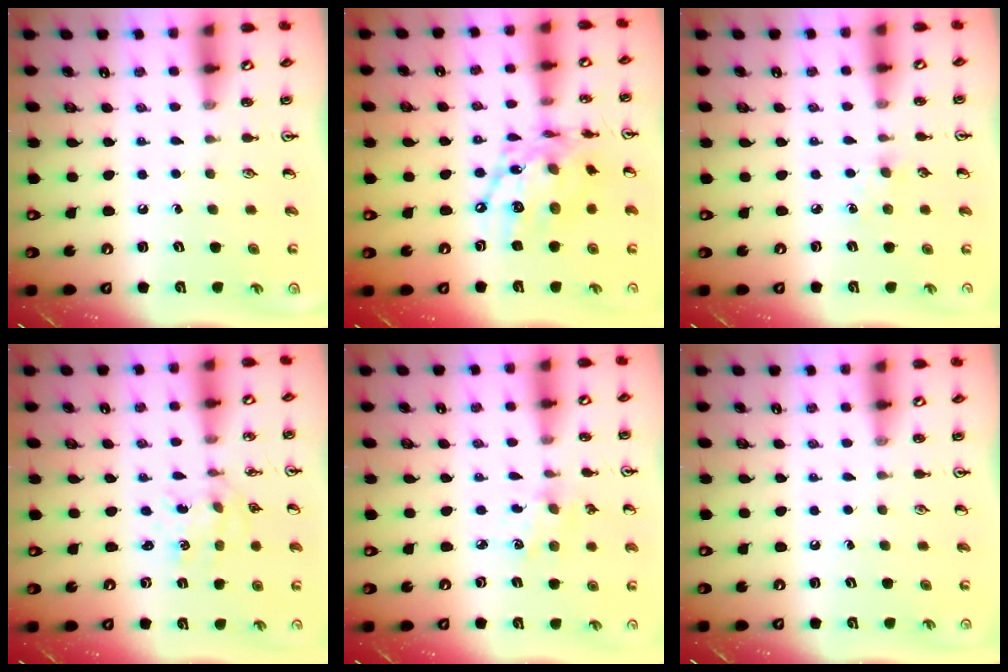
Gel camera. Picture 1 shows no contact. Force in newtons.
{"total": 15.0, "press": 14.9, "slide": 1.1}
{"total": 3.0, "press": 2.9, "slide": 0.4}
{"total": 1.1, "press": 1.1, "slide": 0.1}
{"total": 2.6, "press": 2.5, "slide": 0.5}
{"total": 0.0}